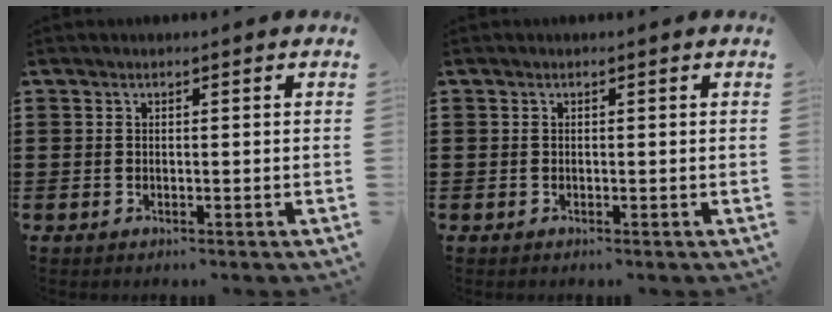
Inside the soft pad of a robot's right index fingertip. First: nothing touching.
{"total": 0.0}